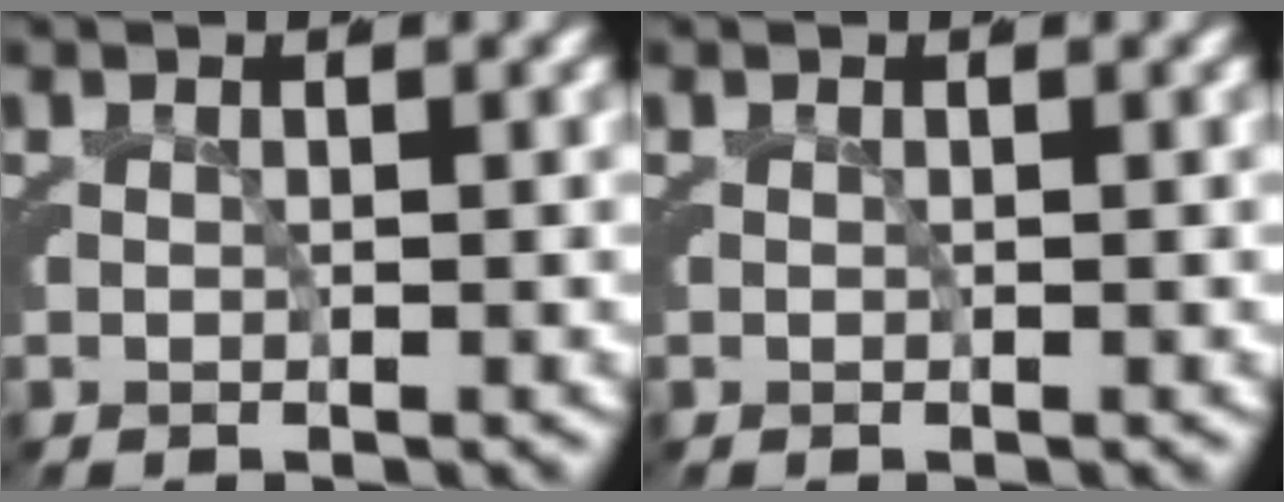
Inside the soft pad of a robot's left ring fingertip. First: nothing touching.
{"total": 0.0}